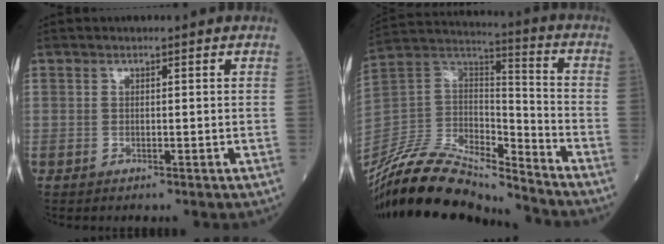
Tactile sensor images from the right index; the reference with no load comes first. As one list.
[{"total": 20.1, "force": [-18.5, 3.1, 7.3], "torque": [-0.156, 0.021, -0.342]}]